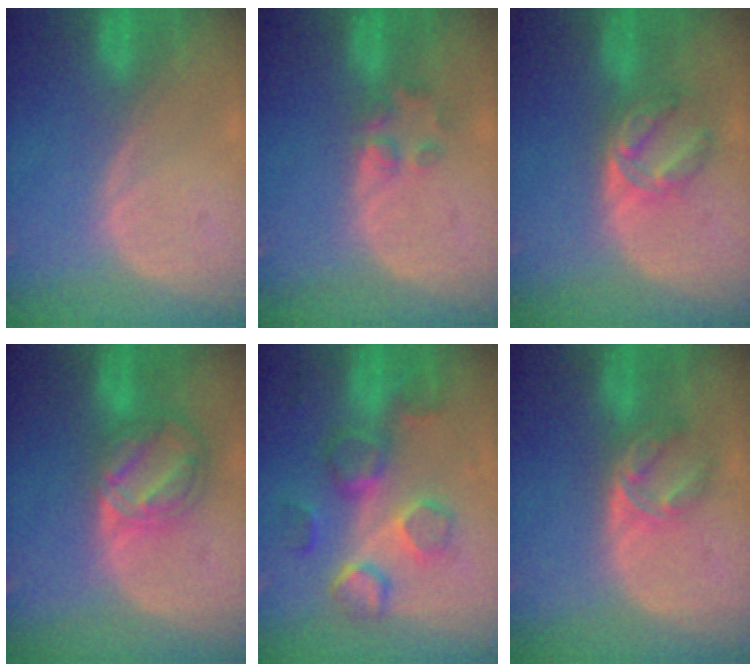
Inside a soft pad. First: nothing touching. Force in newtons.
{"total": 2.7, "press": 2.6, "slide": 0.9}
{"total": 5.6, "press": 5.4, "slide": 1.7}
{"total": 8.5, "press": 7.2, "slide": 4.6}
{"total": 8.7, "press": 8.4, "slide": 2.0}
{"total": 5.6, "press": 4.6, "slide": 3.2}